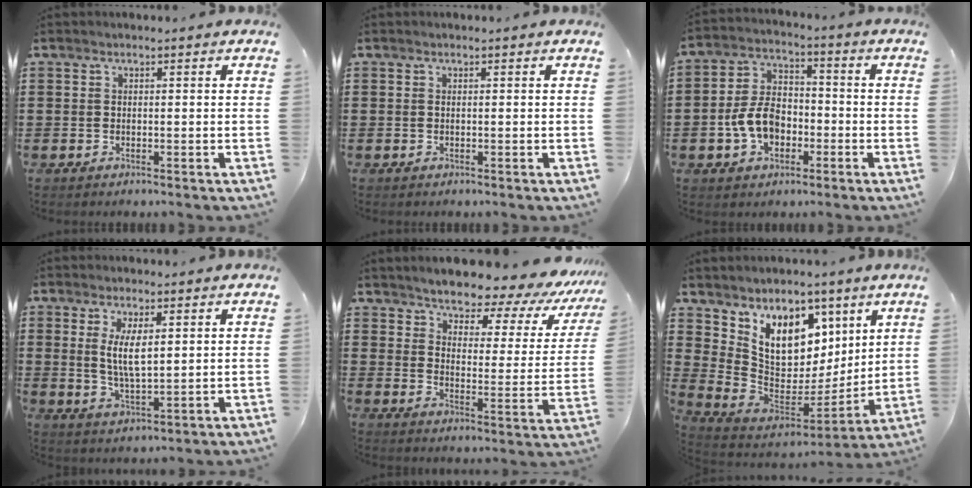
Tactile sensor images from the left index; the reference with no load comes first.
{"total": 0.0}
{"total": 8.1, "force": [-2.6, 5.7, 5.2], "torque": [-0.135, 0.008, -0.057]}
{"total": 5.5, "force": [1.5, 1.9, 4.9], "torque": [-0.093, 0.000, 0.023]}
{"total": 6.0, "force": [5.6, 1.0, 1.7], "torque": [-0.056, -0.049, 0.092]}
{"total": 10.1, "force": [5.8, 6.9, 4.4], "torque": [-0.117, -0.045, 0.117]}